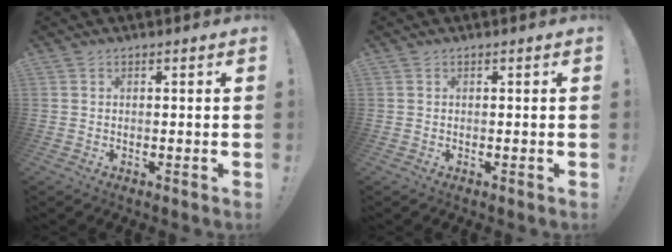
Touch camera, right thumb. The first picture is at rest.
{"total": 0.0}